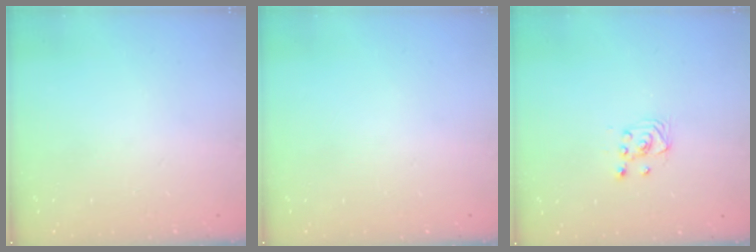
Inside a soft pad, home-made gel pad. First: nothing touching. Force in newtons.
{"total": 0.0}
{"total": 2.5, "press": 2.2, "slide": 1.1}